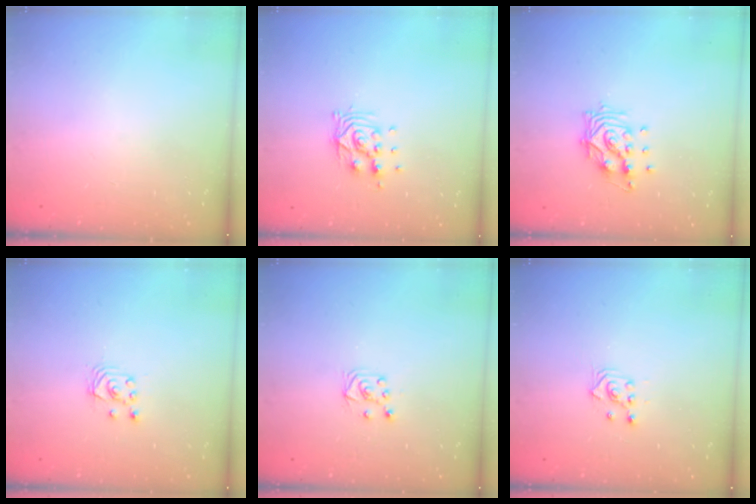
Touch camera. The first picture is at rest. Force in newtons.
{"total": 9.3, "press": 9.3, "slide": 0.6}
{"total": 10.8, "press": 10.8, "slide": 0.7}
{"total": 2.5, "press": 2.5, "slide": 0.3}
{"total": 5.2, "press": 5.2, "slide": 0.4}
{"total": 2.9, "press": 2.9, "slide": 0.2}